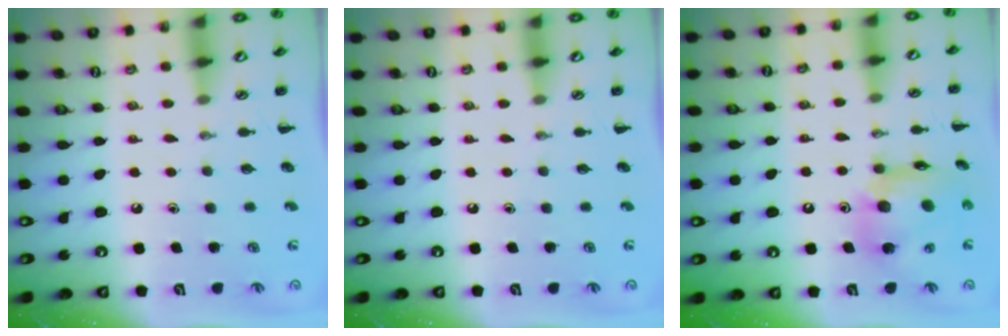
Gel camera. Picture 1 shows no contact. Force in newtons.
{"total": 0.0}
{"total": 15.5, "press": 15.3, "slide": 2.3}